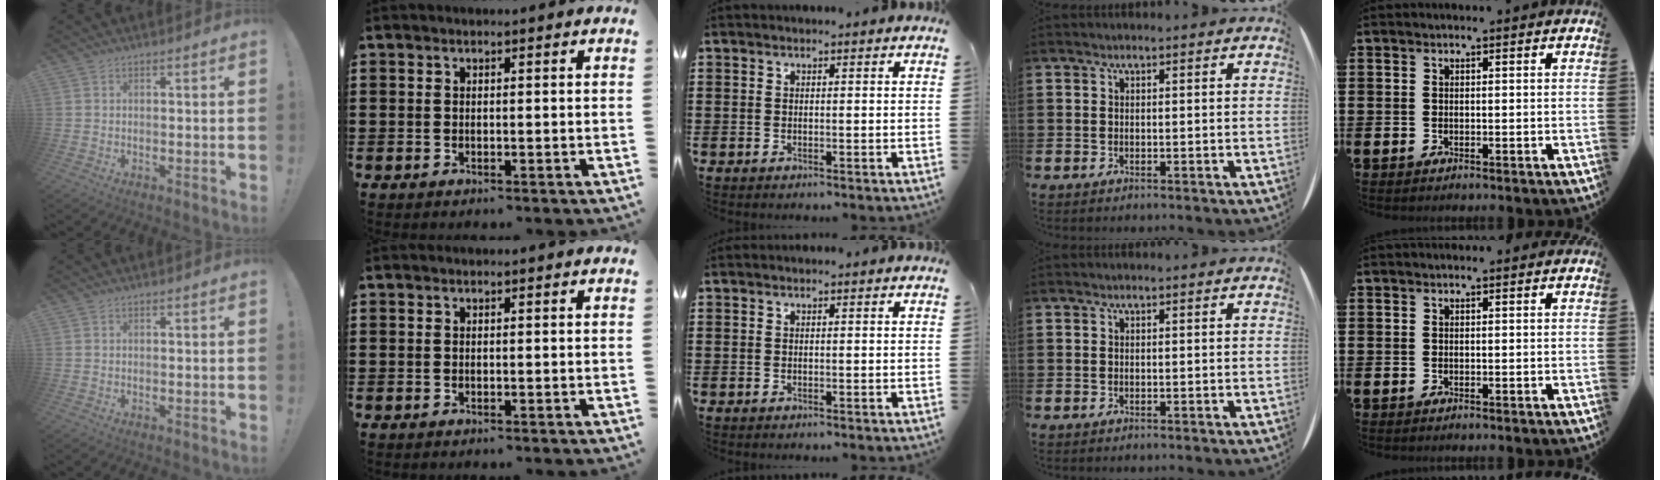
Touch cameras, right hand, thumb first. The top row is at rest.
{}